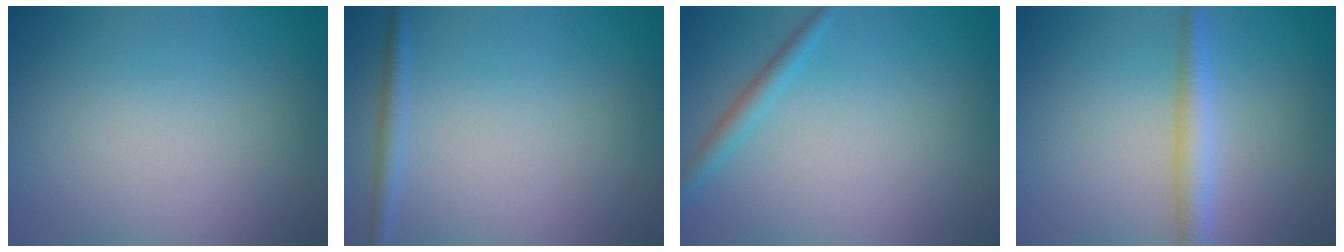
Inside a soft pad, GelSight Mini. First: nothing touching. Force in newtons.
{"total": 1.3, "press": 1.3, "slide": 0.1}
{"total": 1.5, "press": 1.5, "slide": 0.0}
{"total": 2.6, "press": 2.6, "slide": 0.1}